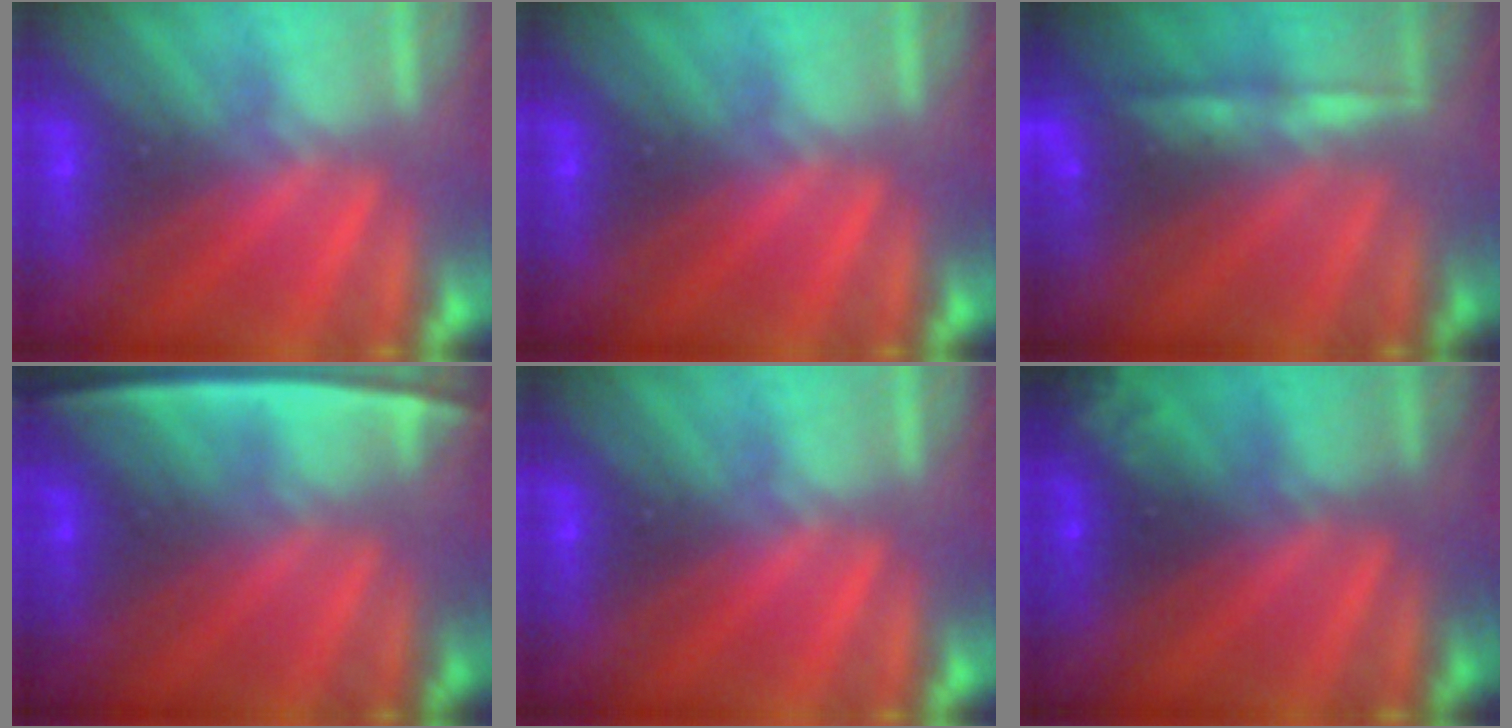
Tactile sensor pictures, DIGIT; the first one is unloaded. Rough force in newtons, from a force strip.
{"total": 0.0}
{"total": 6.8}
{"total": 2.4}
{"total": 0.0}
{"total": 2.2}